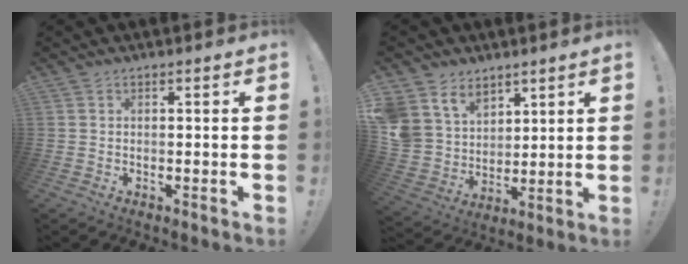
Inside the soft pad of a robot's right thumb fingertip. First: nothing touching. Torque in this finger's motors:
{"motor_torque": [2.20, 2.40, 0.30, 0.18, 0.33]}